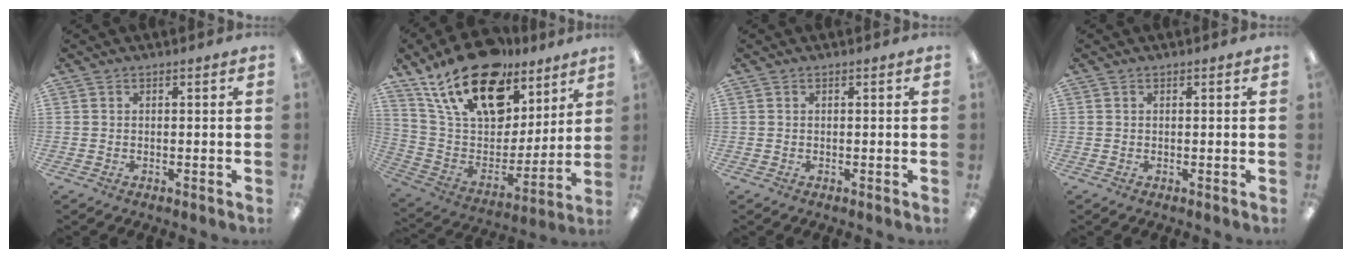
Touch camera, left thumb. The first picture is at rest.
{"total": 22.5, "force": [15.0, 11.7, 12.0], "torque": [-0.212, -0.081, 0.272]}
{"total": 0.0}
{"total": 0.0}